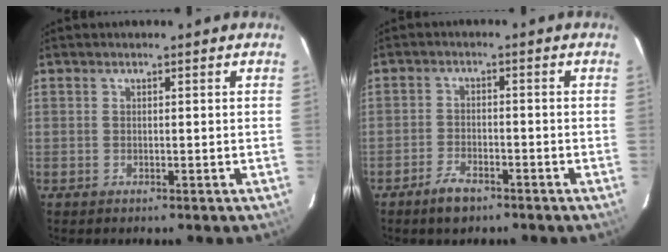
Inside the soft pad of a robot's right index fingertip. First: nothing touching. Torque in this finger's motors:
{"motor_torque": [0.25, -0.29, 0.21, 0.01]}